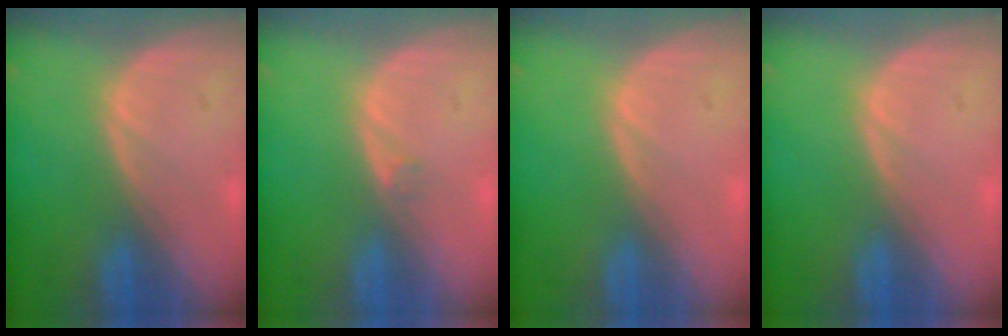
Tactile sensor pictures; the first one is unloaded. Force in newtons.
{"total": 0.5, "press": 0.5, "slide": 0.1}
{"total": 0.0}
{"total": 0.0}